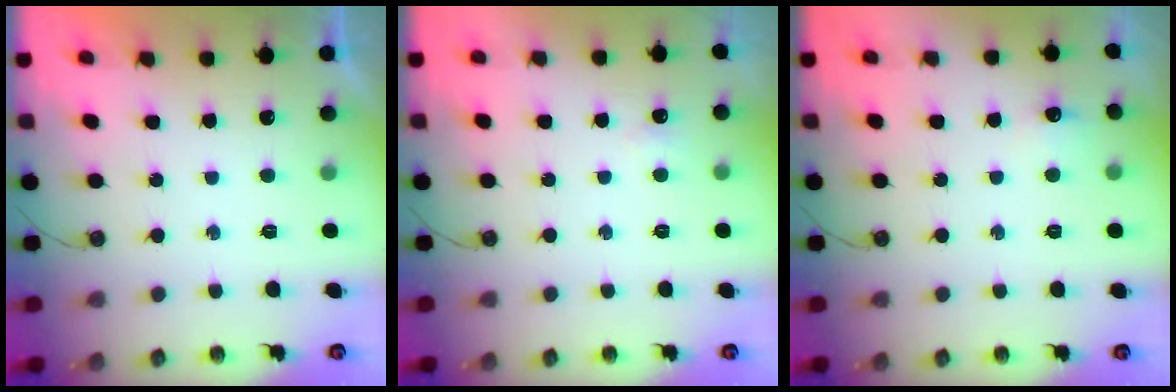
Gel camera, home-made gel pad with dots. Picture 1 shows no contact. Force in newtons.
{"total": 2.8, "press": 2.7, "slide": 0.5}
{"total": 5.0, "press": 4.9, "slide": 0.7}